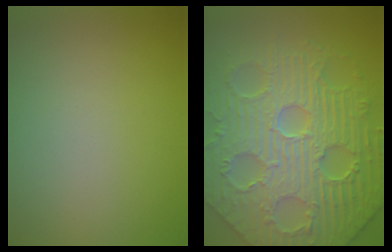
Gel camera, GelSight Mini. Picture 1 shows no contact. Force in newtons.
{"total": 9.3, "press": 7.4, "slide": 5.6}